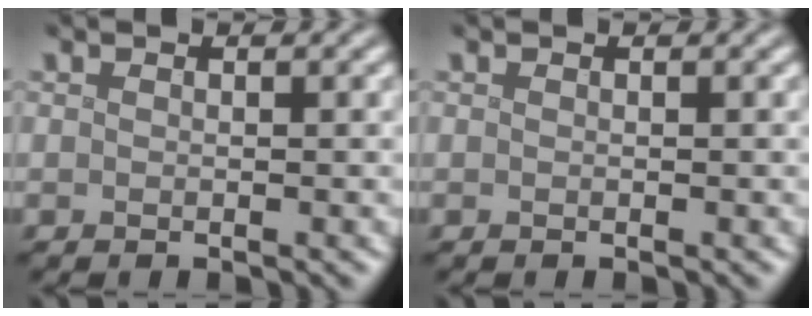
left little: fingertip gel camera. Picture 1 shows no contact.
{"total": 0.0}